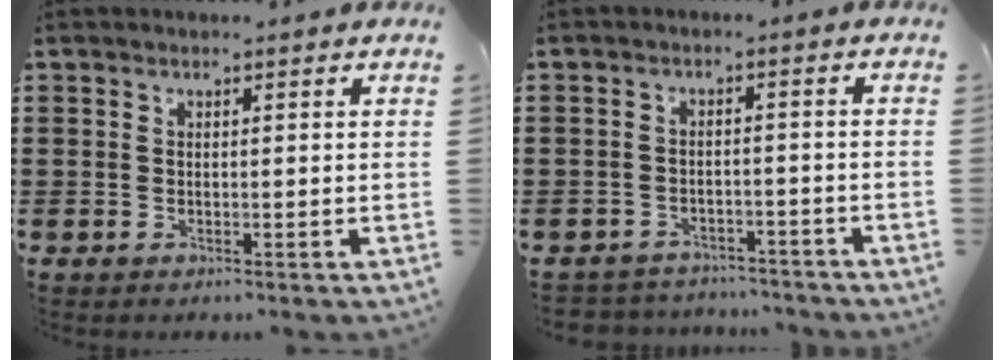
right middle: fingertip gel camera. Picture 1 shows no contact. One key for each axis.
{"total": 2.9, "fx": -2.8, "fy": 0.4, "fz": -0.5, "tx": -0.001, "ty": -0.001, "tz": -0.063}